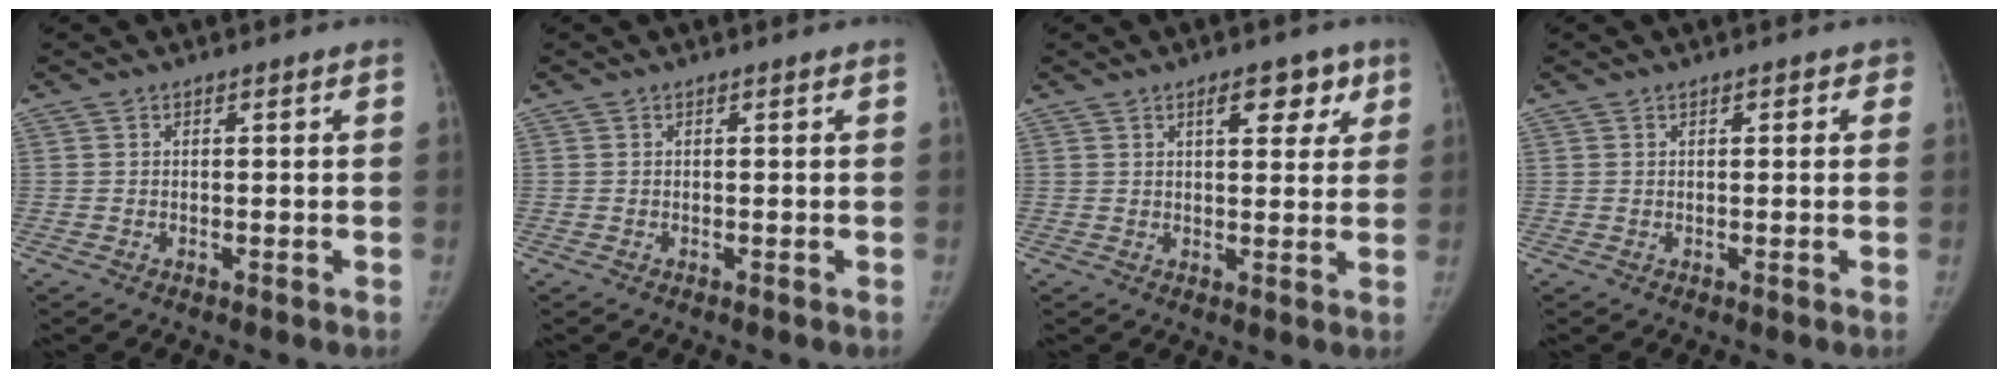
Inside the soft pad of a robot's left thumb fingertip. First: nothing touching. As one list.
[{"total": 0.0}, {"total": 6.7, "force": [3.4, 3.3, 4.7], "torque": [-0.033, -0.012, 0.043]}, {"total": 1.5, "force": [0.7, 1.0, 0.9], "torque": [0.005, 0.002, 0.003]}]